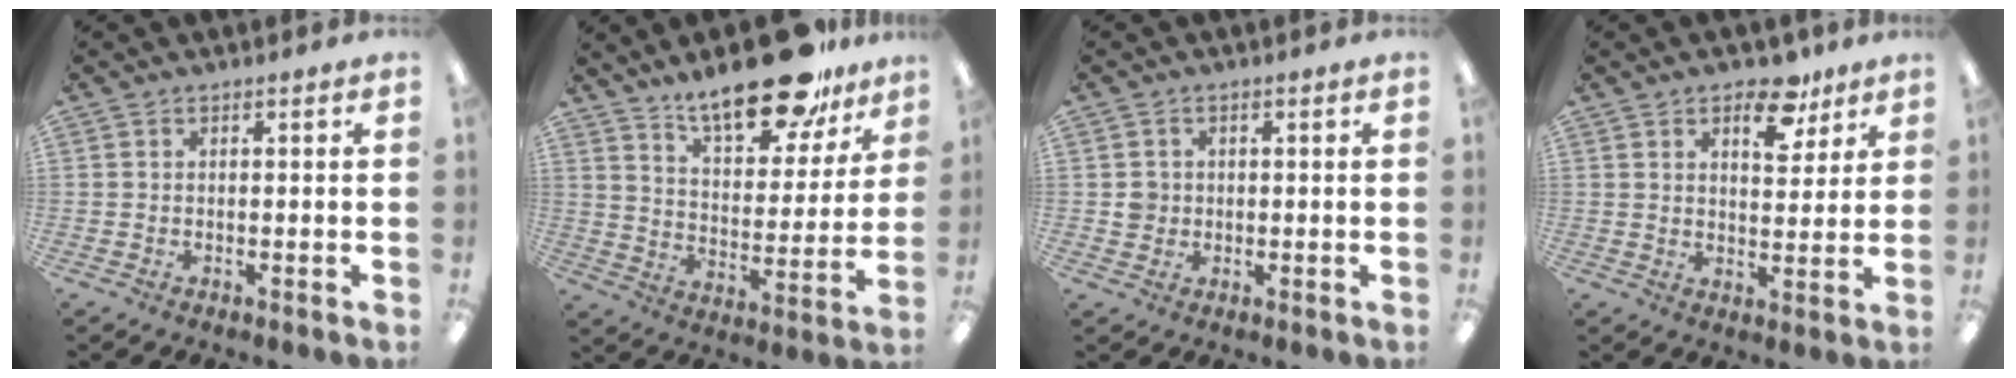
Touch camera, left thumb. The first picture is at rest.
{"total": 18.9, "force": [15.0, 6.6, 9.4], "torque": [-0.139, -0.096, 0.256]}
{"total": 2.7, "force": [0.1, 2.6, 0.5], "torque": [-0.005, 0.001, -0.002]}
{"total": 9.8, "force": [6.1, 5.2, 5.7], "torque": [-0.056, -0.031, 0.098]}